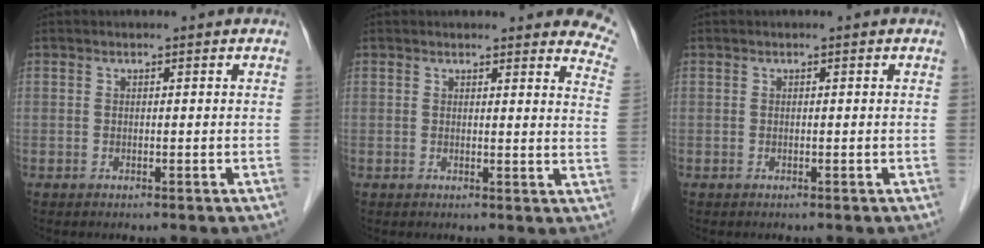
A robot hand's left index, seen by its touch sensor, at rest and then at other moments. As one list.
[{"total": 11.2, "force": [10.5, 2.4, 2.8], "torque": [0.009, -0.047, 0.076]}, {"total": 0.0}]